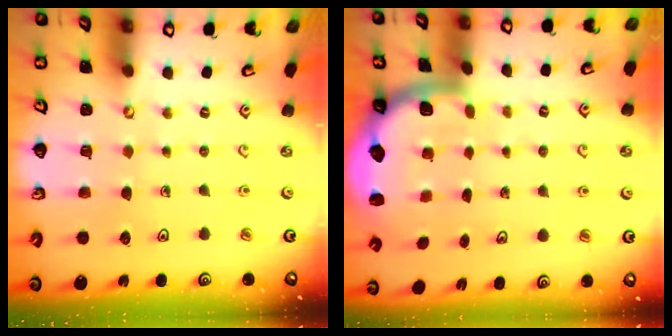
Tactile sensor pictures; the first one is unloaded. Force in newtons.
{"total": 1.9, "press": 1.8, "slide": 0.5}